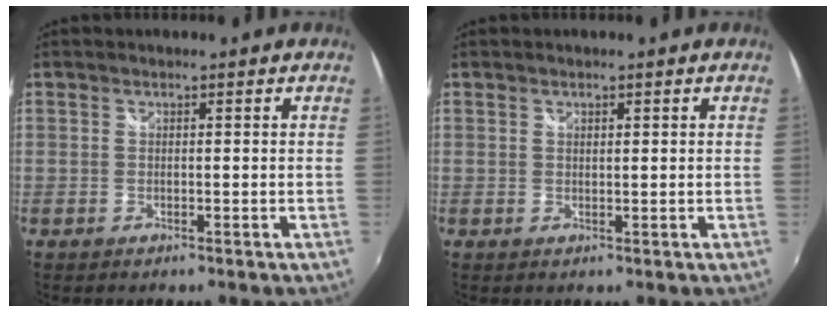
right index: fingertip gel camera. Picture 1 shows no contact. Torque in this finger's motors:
{"motor_torque": [-0.11, -0.04, -0.05, 0.00]}